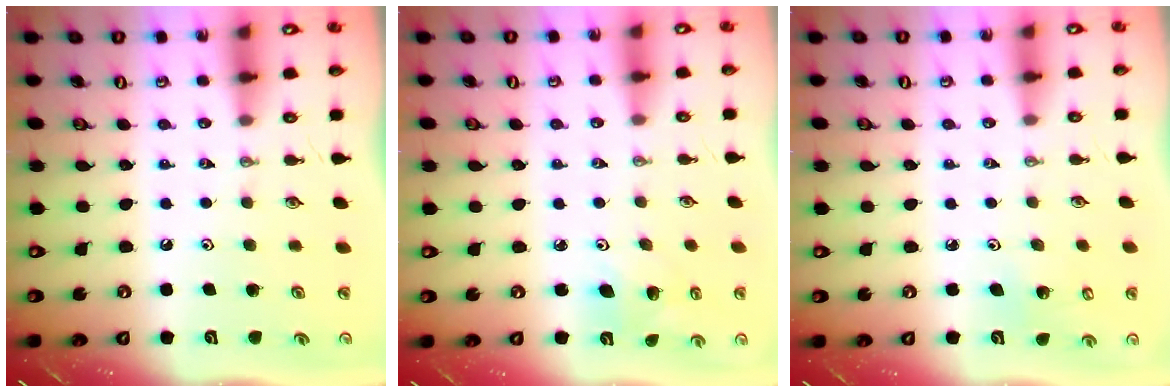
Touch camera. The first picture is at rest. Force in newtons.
{"total": 4.5, "press": 4.2, "slide": 1.5}
{"total": 2.7, "press": 2.6, "slide": 1.0}